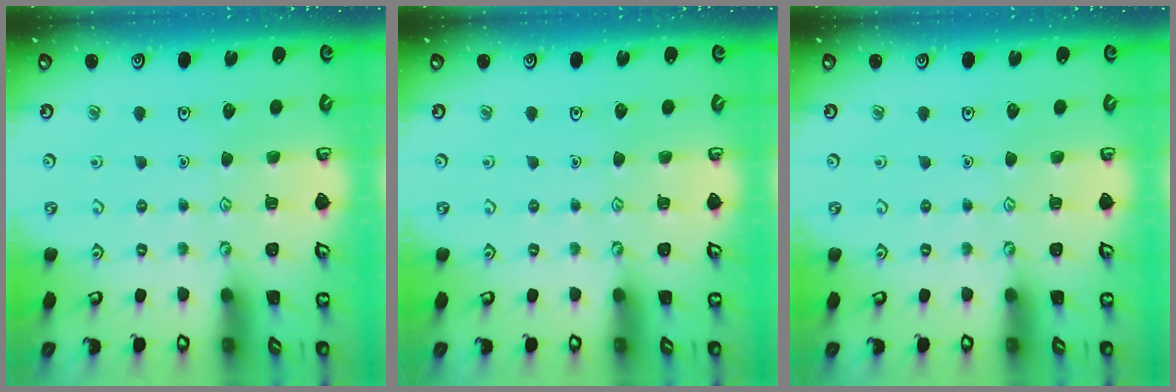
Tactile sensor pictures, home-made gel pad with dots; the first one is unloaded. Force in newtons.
{"total": 0.0}
{"total": 0.0}